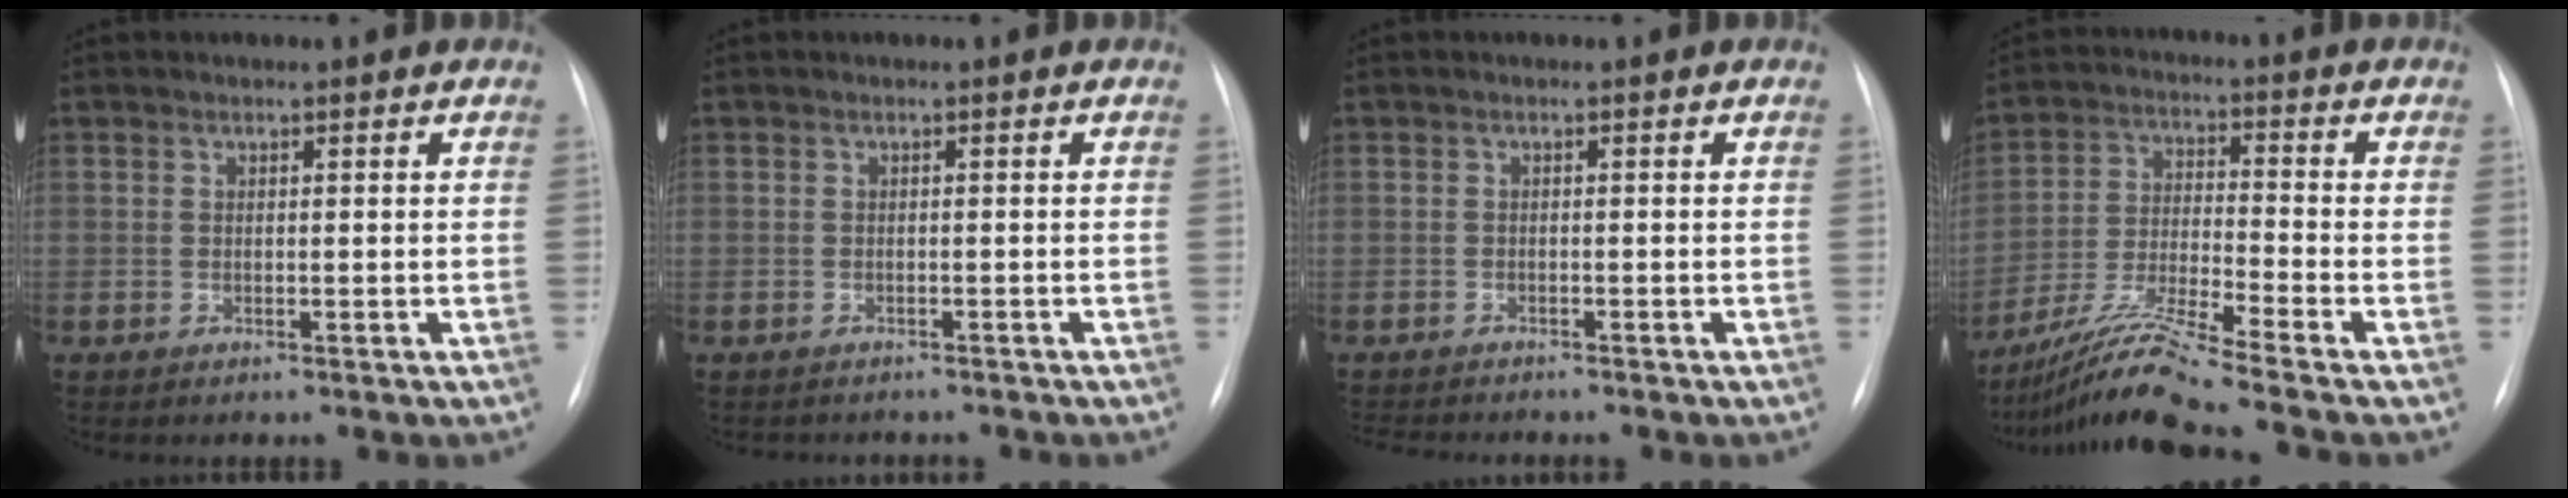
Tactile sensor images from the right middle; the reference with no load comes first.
{"total": 3.9, "force": [-3.5, 1.2, 1.0], "torque": [-0.009, -0.001, -0.040]}
{"total": 4.4, "force": [-4.2, 0.3, 1.4], "torque": [-0.015, -0.007, -0.063]}
{"total": 11.8, "force": [-9.9, -2.4, 5.8], "torque": [-0.120, -0.019, -0.184]}